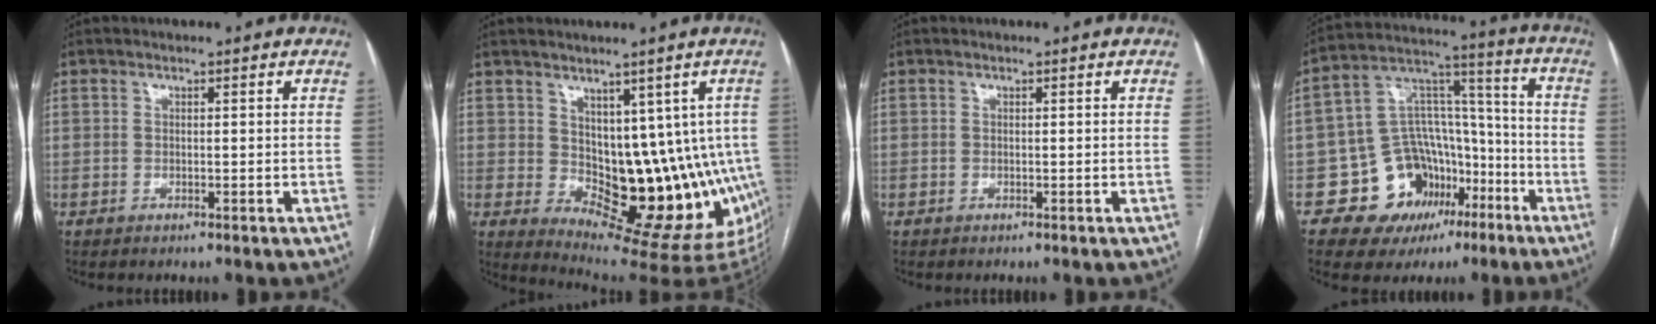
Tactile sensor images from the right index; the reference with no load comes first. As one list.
[{"total": 13.6, "force": [0.4, 7.5, 11.3], "torque": [-0.127, 0.009, 0.022]}, {"total": 0.0}, {"total": 14.6, "force": [-6.8, 11.5, 5.8], "torque": [-0.083, 0.072, -0.096]}]